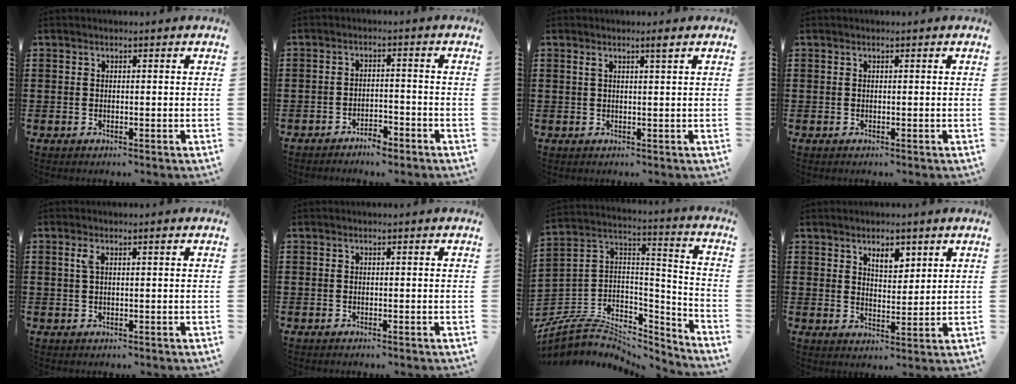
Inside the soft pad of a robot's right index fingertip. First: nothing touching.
{"total": 2.7, "force": [-2.6, 0.4, 0.5], "torque": [-0.016, 0.004, -0.054]}
{"total": 1.8, "force": [1.0, -0.1, 1.5], "torque": [-0.023, -0.005, 0.014]}
{"total": 0.0}
{"total": 2.0, "force": [0.7, 0.4, 1.8], "torque": [-0.037, 0.004, 0.009]}
{"total": 0.0}
{"total": 6.4, "force": [-4.6, 3.9, 2.2], "torque": [-0.059, -0.003, -0.090]}
{"total": 4.0, "force": [2.7, 1.9, 2.3], "torque": [-0.028, -0.002, 0.044]}